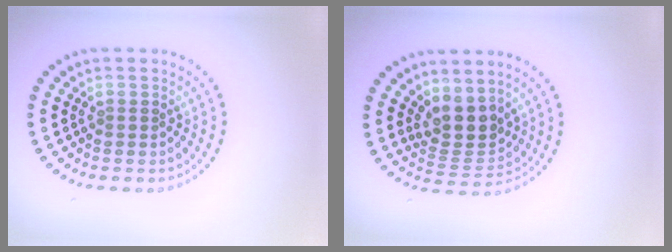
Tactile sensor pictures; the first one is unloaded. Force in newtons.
{"total": 3.4, "press": 2.8, "slide": 2.0}